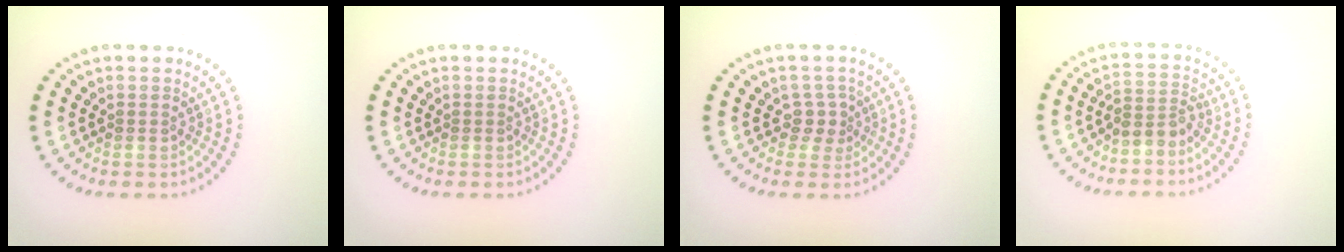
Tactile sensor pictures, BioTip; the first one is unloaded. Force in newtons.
{"total": 0.0}
{"total": 1.8, "press": 1.3, "slide": 1.3}
{"total": 2.3, "press": 1.8, "slide": 1.5}